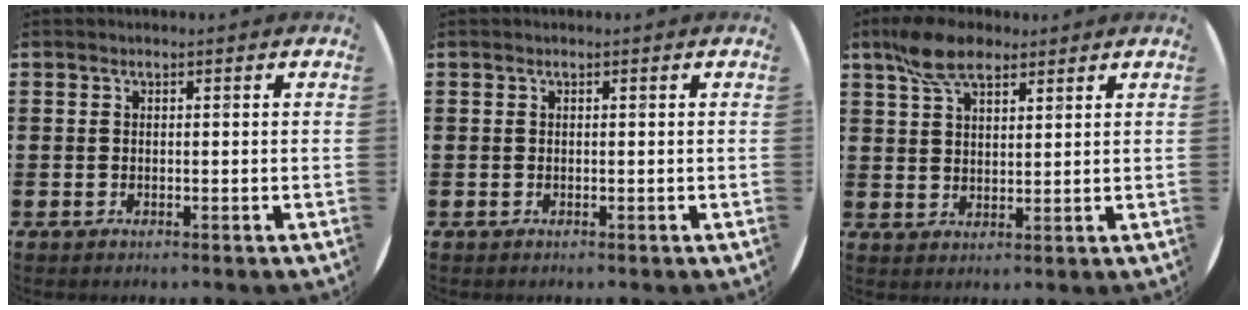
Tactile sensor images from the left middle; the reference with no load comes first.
{"total": 0.0}
{"total": 6.9, "force": [5.1, 3.1, 3.6], "torque": [-0.077, -0.002, 0.093]}